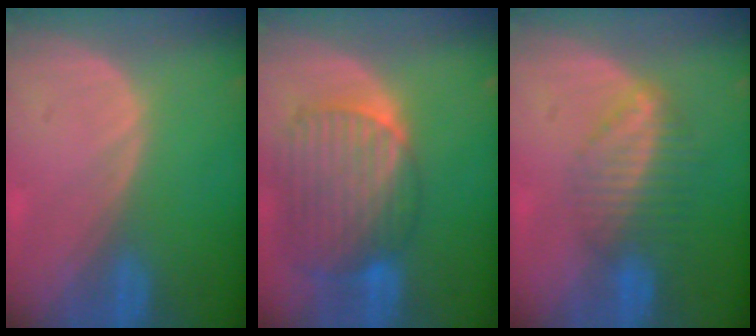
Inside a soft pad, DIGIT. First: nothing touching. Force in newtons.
{"total": 10.7, "press": 9.1, "slide": 5.6}
{"total": 7.0, "press": 6.0, "slide": 3.6}